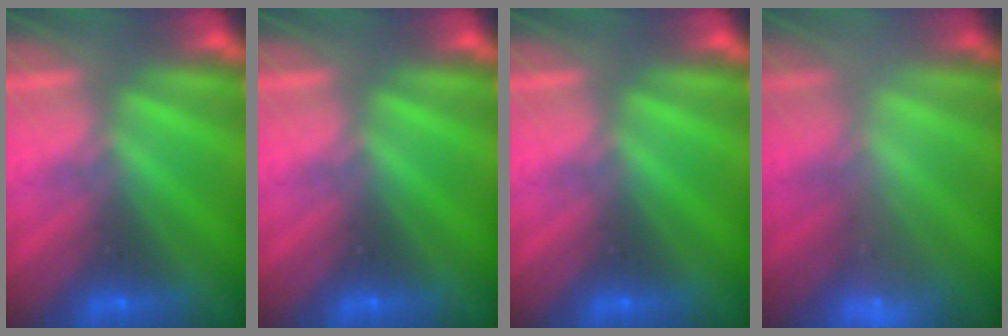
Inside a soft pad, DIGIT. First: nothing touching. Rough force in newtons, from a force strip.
{"total": 0.0}
{"total": 0.0}
{"total": 2.3}